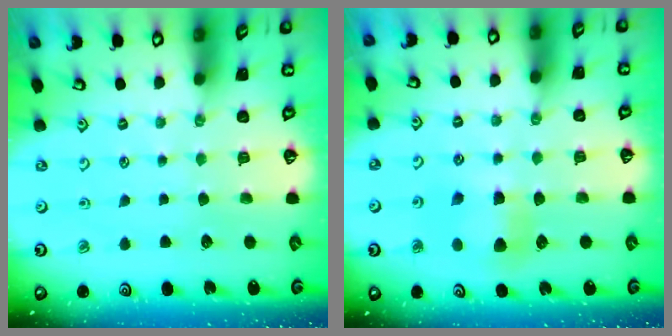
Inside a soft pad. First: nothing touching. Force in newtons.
{"total": 5.9, "press": 5.9, "slide": 0.3}